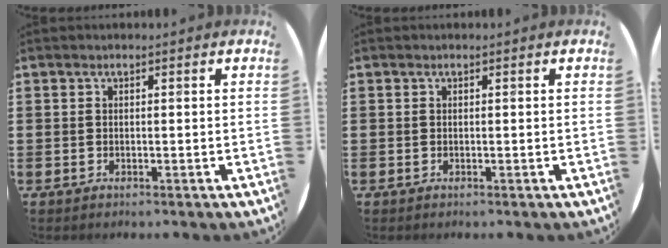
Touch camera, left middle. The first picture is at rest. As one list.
[{"total": 0.0}]